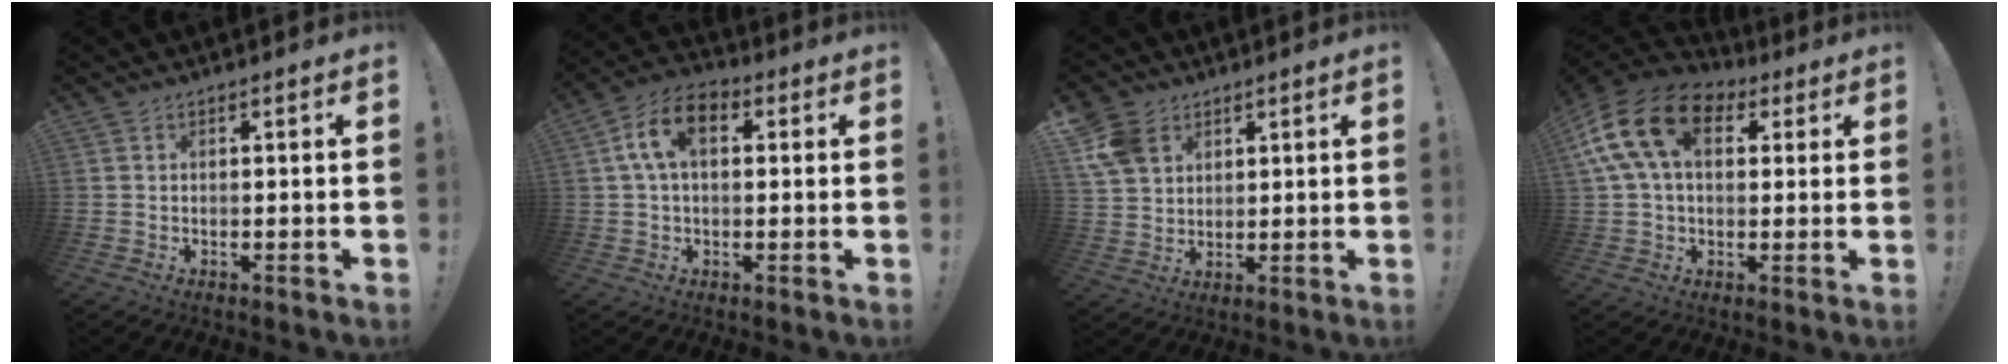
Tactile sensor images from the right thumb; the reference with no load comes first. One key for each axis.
{"total": 10.7, "fx": 2.8, "fy": 6.5, "fz": 8.0, "tx": -0.143, "ty": 0.014, "tz": 0.055}
{"total": 9.7, "fx": 5.2, "fy": 7.2, "fz": 4.0, "tx": -0.086, "ty": -0.016, "tz": 0.108}
{"total": 18.0, "fx": 6.0, "fy": 11.5, "fz": 12.4, "tx": -0.234, "ty": -0.003, "tz": 0.106}